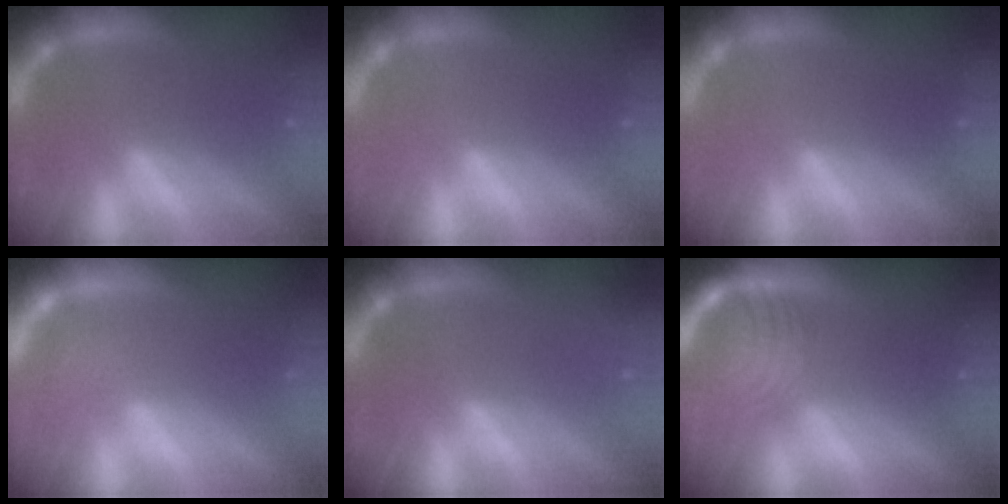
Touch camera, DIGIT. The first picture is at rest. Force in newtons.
{"total": 0.0}
{"total": 0.0}
{"total": 2.0}
{"total": 1.9}
{"total": 7.6}